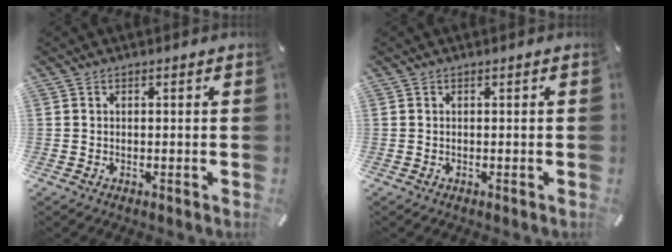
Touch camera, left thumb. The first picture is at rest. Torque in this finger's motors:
{"motor_torque": [0.01, 0.02, -0.02, -0.04, 0.00]}